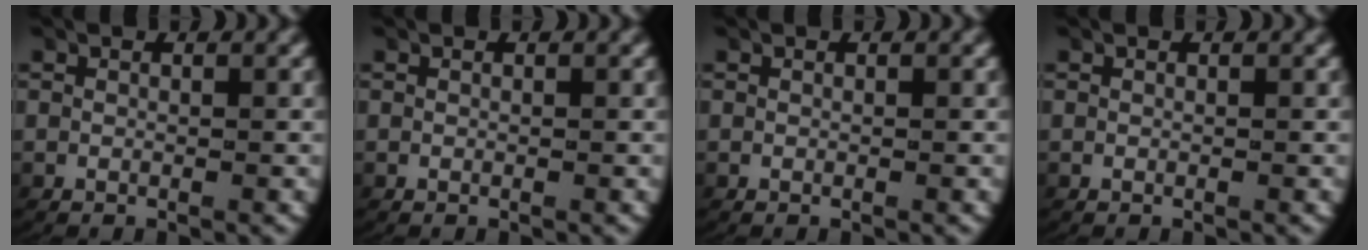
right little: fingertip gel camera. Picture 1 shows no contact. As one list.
[{"total": 0.0}, {"total": 0.0}, {"total": 0.0}]